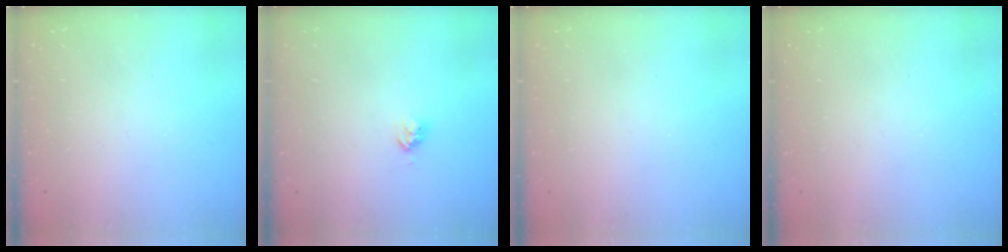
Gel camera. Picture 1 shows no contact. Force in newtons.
{"total": 4.0, "press": 3.9, "slide": 0.4}
{"total": 0.0}
{"total": 0.0}